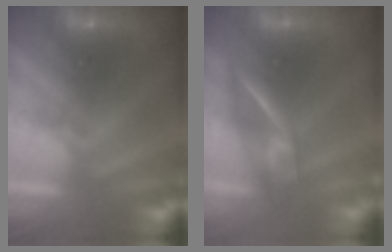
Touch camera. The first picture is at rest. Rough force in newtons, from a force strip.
{"total": 2.4}